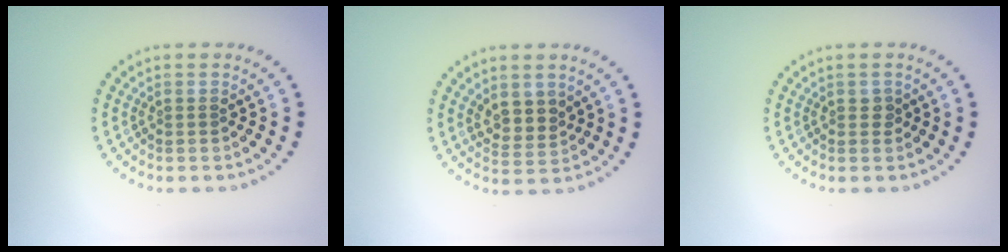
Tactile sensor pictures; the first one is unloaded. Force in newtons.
{"total": 2.3, "press": 1.9, "slide": 1.2}
{"total": 0.8, "press": 0.8, "slide": 0.2}